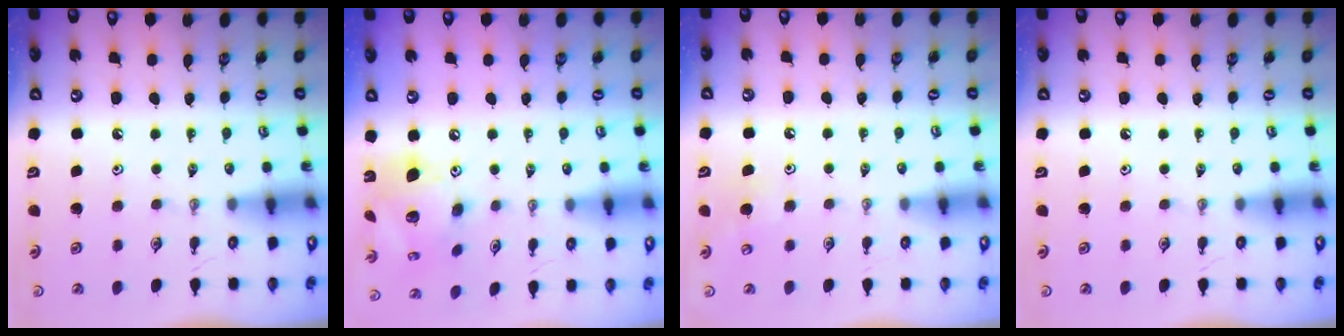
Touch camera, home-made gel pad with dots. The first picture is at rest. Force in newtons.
{"total": 15.3, "press": 15.2, "slide": 1.6}
{"total": 5.7, "press": 5.7, "slide": 0.9}
{"total": 0.0}